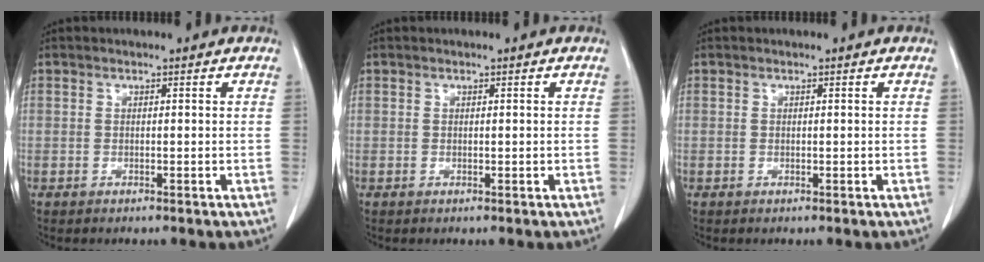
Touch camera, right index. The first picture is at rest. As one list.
[{"total": 0.0}, {"total": 0.0}]